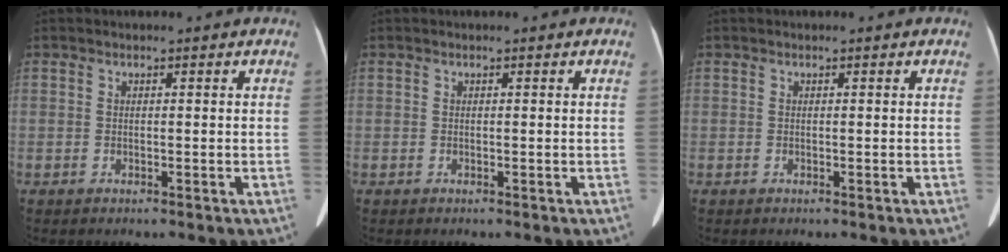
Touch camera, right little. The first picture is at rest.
{"total": 0.0}
{"total": 0.0}